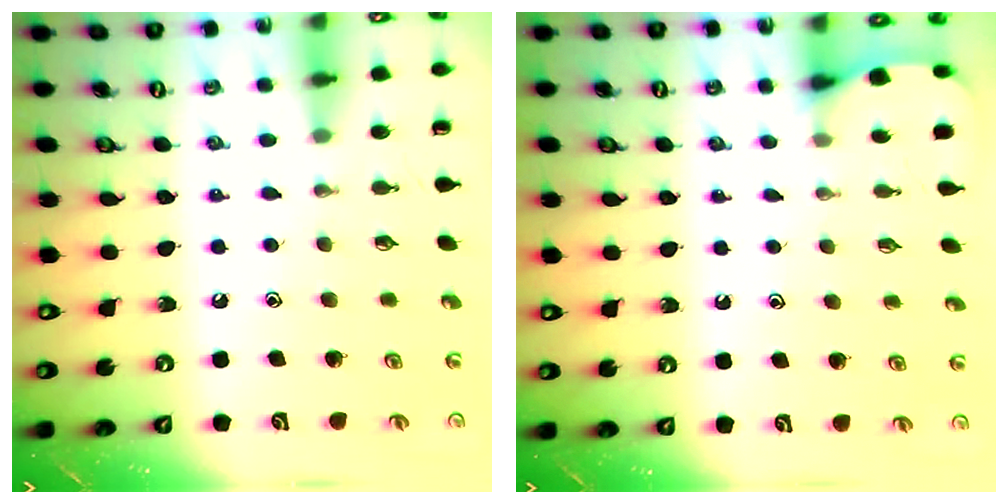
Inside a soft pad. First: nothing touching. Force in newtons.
{"total": 3.3, "press": 3.3, "slide": 0.3}